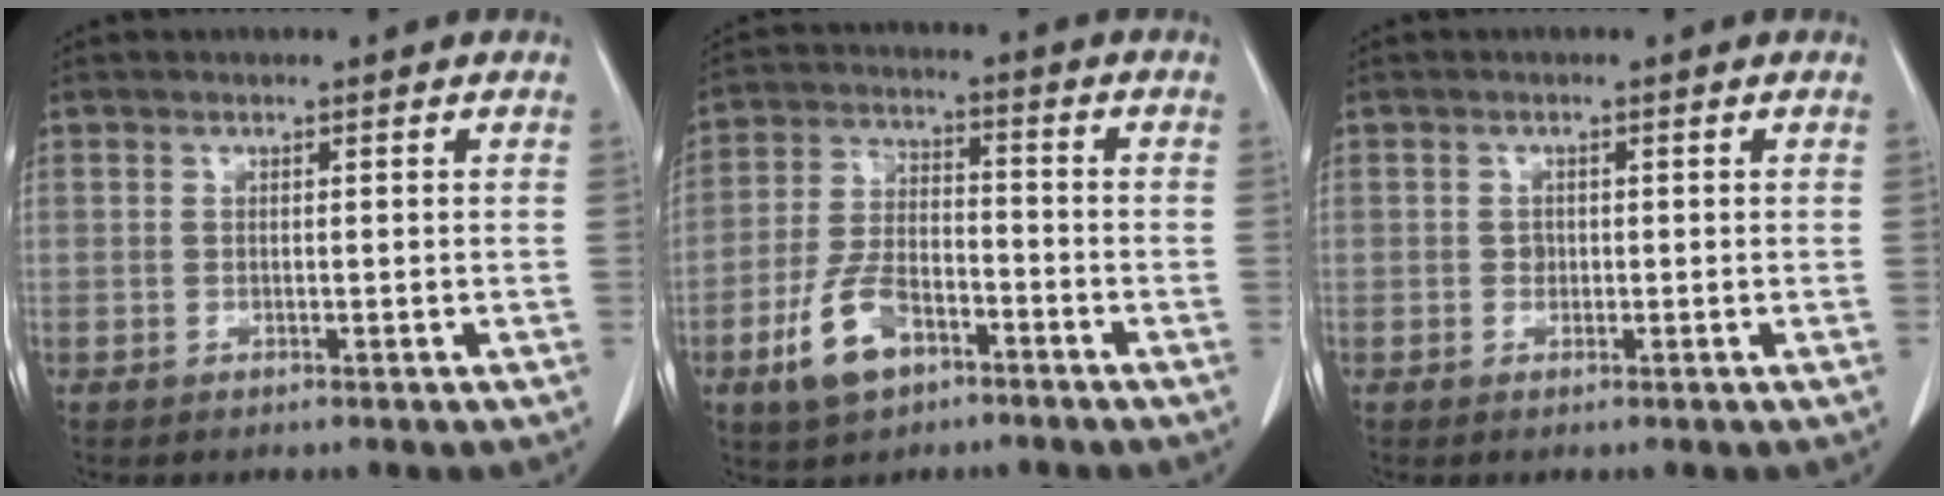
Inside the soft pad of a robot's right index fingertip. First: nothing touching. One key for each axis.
{"total": 9.7, "fx": -5.3, "fy": 4.9, "fz": 6.5, "tx": -0.147, "ty": 0.004, "tz": -0.096}
{"total": 1.0, "fx": 0.0, "fy": 0.9, "fz": 0.4, "tx": -0.004, "ty": 0.003, "tz": 0.000}